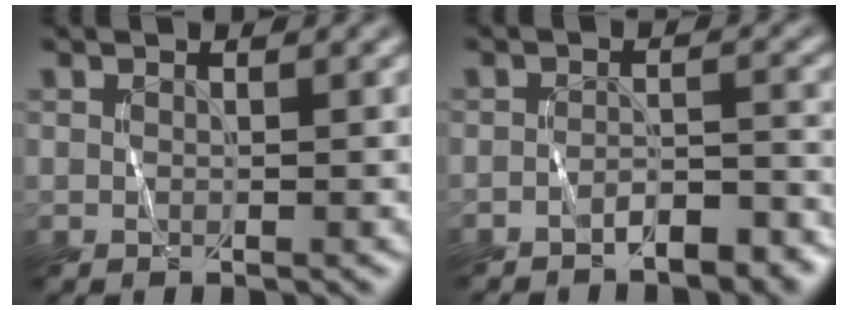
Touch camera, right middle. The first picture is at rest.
{"total": 3.0, "force": [-2.5, 0.8, 1.4], "torque": [-0.019, 0.007, -0.040]}